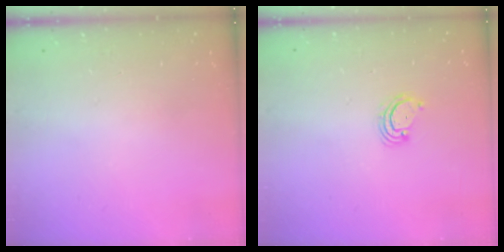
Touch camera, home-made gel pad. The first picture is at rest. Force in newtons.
{"total": 3.4, "press": 3.4, "slide": 0.3}